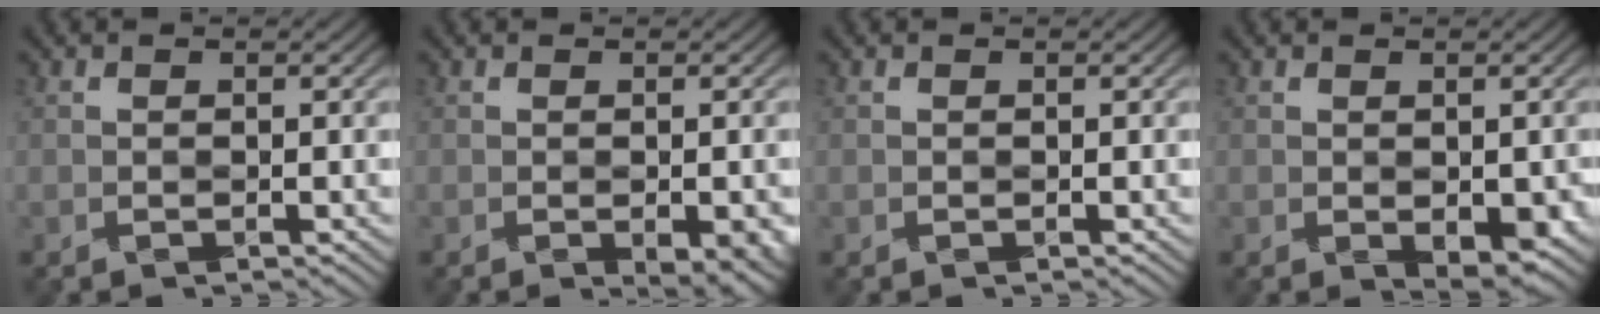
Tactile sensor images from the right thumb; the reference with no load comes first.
{"total": 3.8, "force": [-1.6, 1.8, 2.9], "torque": [-0.040, -0.018, -0.011]}
{"total": 0.0}
{"total": 3.1, "force": [-1.0, 1.6, 2.5], "torque": [-0.041, -0.012, -0.011]}